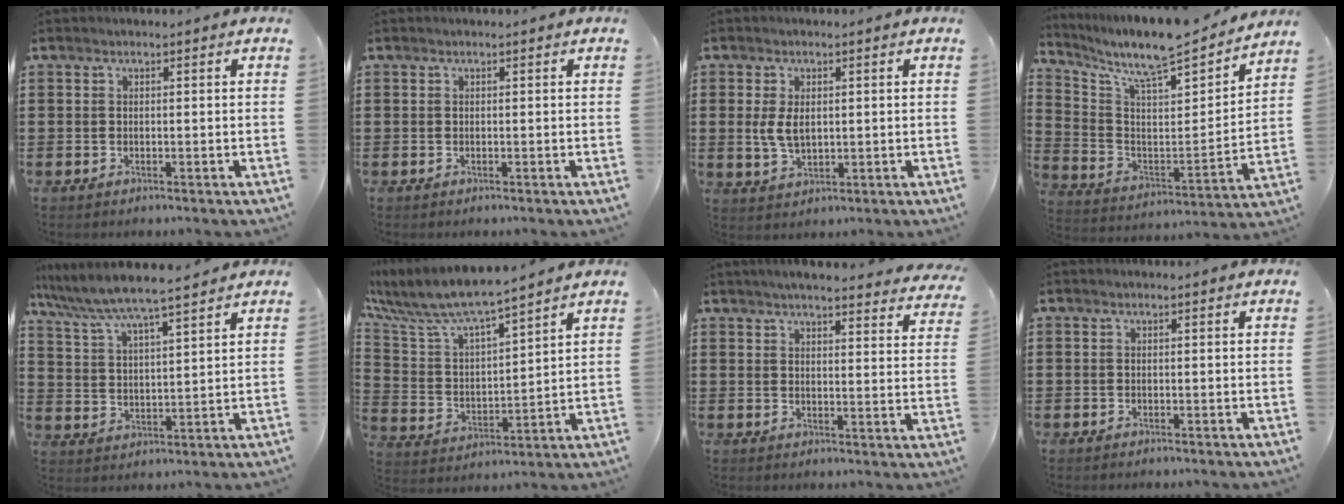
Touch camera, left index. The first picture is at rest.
{"total": 0.0}
{"total": 4.0, "force": [0.3, 2.3, 3.2], "torque": [-0.082, 0.002, 0.001]}
{"total": 8.2, "force": [7.5, 0.7, 3.2], "torque": [-0.093, -0.069, 0.119]}
{"total": 5.7, "force": [5.2, -0.2, 2.4], "torque": [-0.071, -0.033, 0.085]}
{"total": 7.0, "force": [6.5, 0.7, 2.5], "torque": [-0.081, -0.045, 0.109]}
{"total": 4.0, "force": [3.9, -0.1, 1.0], "torque": [-0.036, -0.019, 0.067]}
{"total": 0.0}